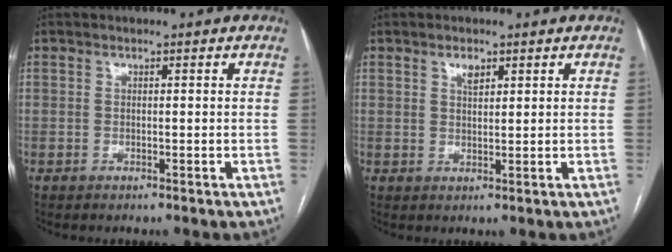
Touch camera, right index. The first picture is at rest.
{"total": 2.0, "force": [1.2, 0.8, 1.4], "torque": [-0.025, 0.000, 0.022]}